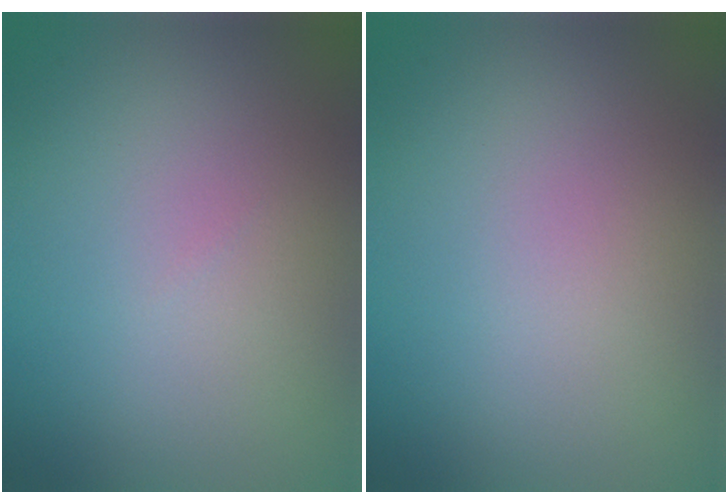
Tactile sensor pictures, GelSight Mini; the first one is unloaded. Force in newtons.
{"total": 0.0}